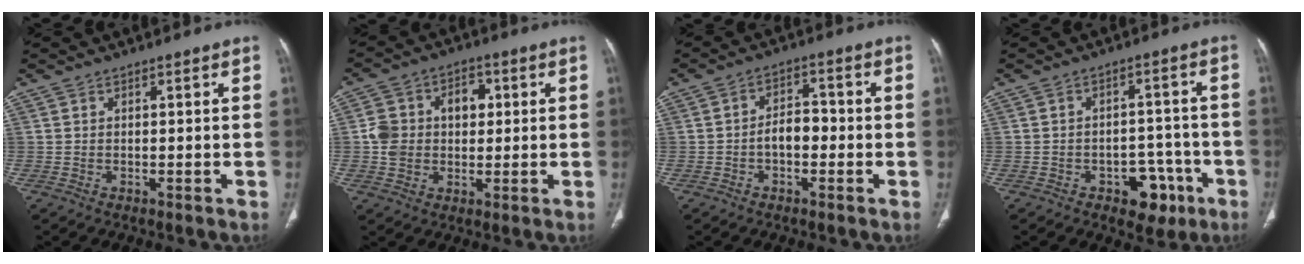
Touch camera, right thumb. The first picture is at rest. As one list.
[{"total": 9.7, "force": [1.1, 7.7, 5.9], "torque": [-0.076, 0.020, 0.017]}, {"total": 4.9, "force": [-1.3, 3.0, 3.6], "torque": [-0.045, 0.025, -0.028]}, {"total": 7.9, "force": [-4.0, 5.1, 4.5], "torque": [-0.024, 0.035, -0.050]}]